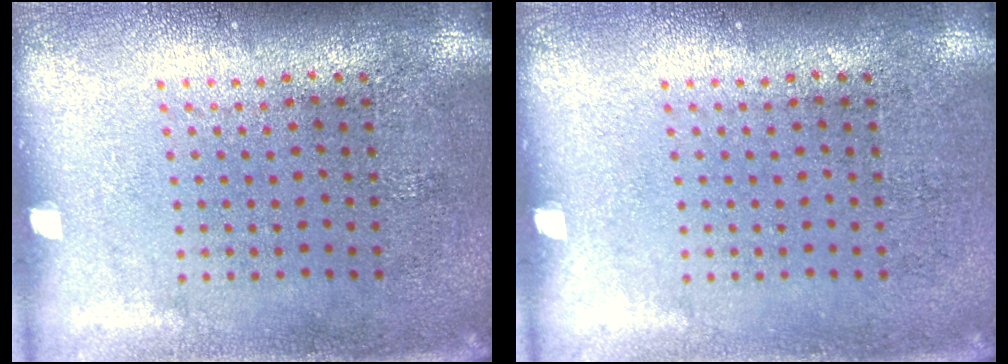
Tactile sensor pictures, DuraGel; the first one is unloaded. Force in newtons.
{"total": 0.0}